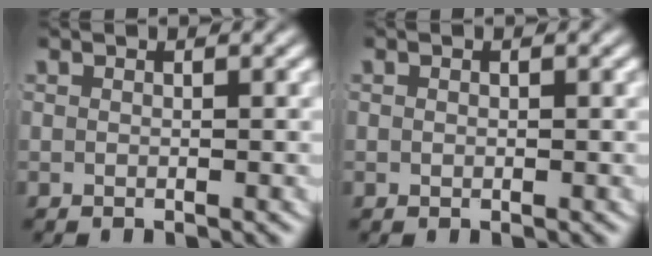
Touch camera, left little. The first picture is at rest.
{"total": 0.0}